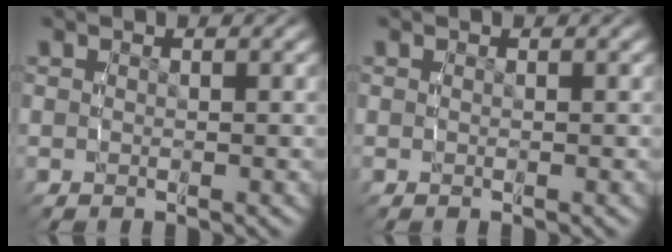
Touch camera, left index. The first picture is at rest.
{"total": 0.0}